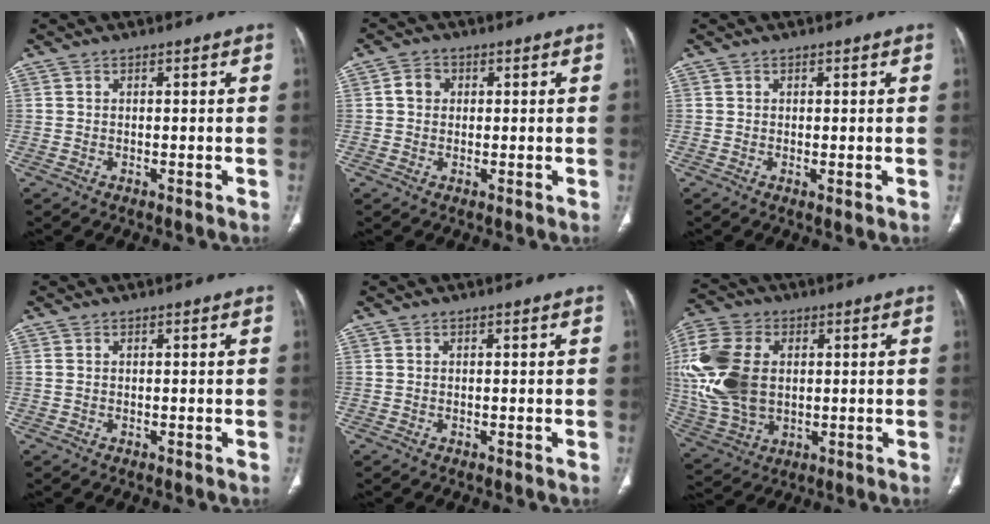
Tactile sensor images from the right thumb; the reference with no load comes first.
{"total": 2.8, "force": [0.5, 2.5, 1.3], "torque": [-0.013, 0.006, 0.006]}
{"total": 0.8, "force": [0.0, 0.2, 0.8], "torque": [-0.017, -0.006, 0.001]}
{"total": 0.6, "force": [0.2, 0.4, 0.4], "torque": [-0.014, 0.010, 0.007]}
{"total": 0.0}
{"total": 19.8, "force": [2.1, 13.4, 14.4], "torque": [-0.332, -0.002, 0.050]}